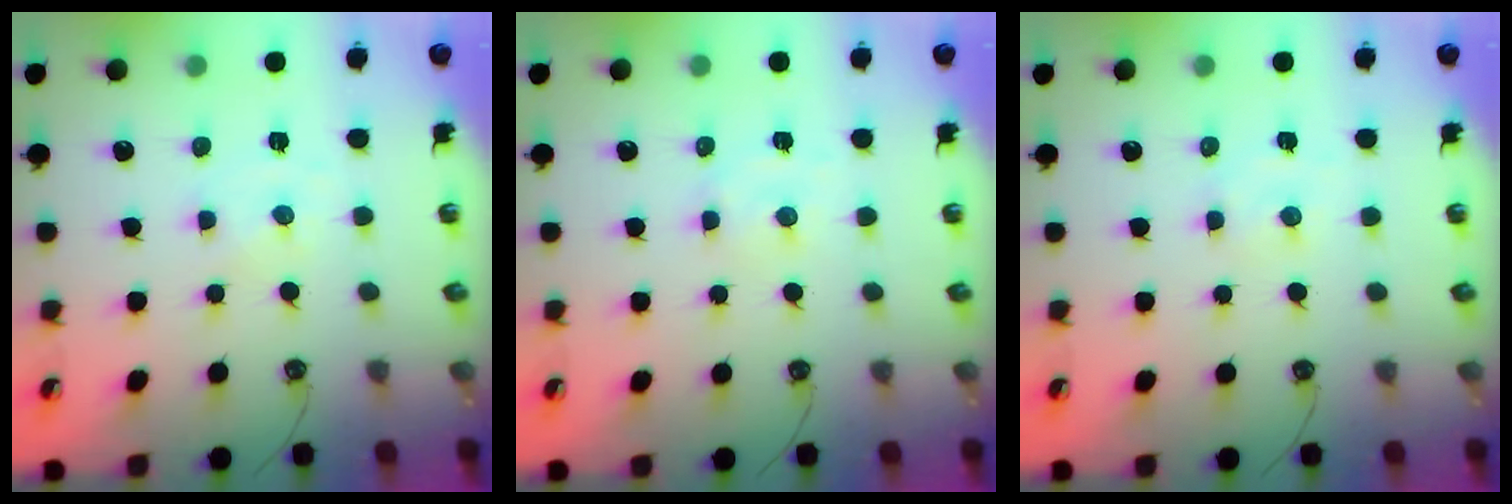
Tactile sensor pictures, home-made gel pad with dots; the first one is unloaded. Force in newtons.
{"total": 2.3, "press": 2.3, "slide": 0.5}
{"total": 2.7, "press": 2.7, "slide": 0.4}